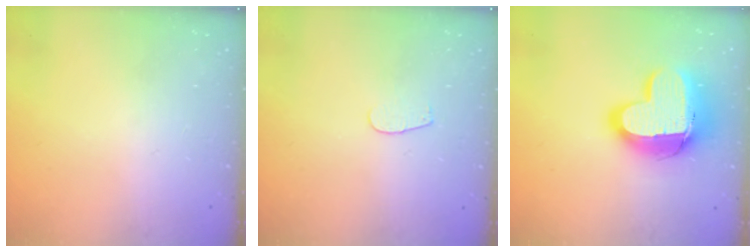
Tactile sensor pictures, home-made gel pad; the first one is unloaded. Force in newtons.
{"total": 2.6, "press": 2.5, "slide": 0.3}
{"total": 17.0, "press": 17.0, "slide": 1.2}